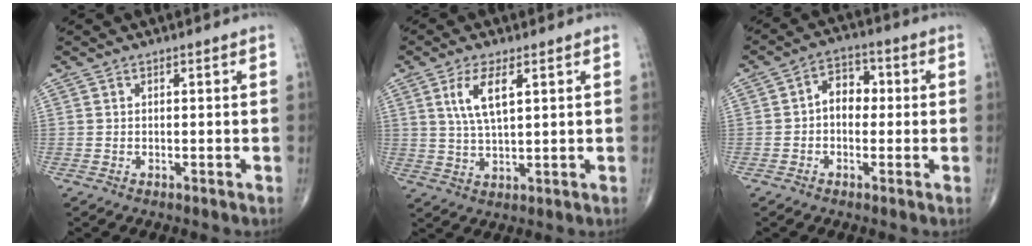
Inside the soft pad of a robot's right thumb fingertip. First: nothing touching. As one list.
[{"total": 7.0, "force": [2.7, 2.5, 6.0], "torque": [-0.123, -0.009, 0.058]}, {"total": 5.9, "force": [0.0, 4.2, 4.1], "torque": [-0.046, 0.022, -0.011]}]